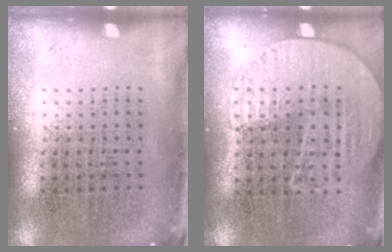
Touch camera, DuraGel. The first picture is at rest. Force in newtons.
{"total": 1.2, "press": 1.1, "slide": 0.5}